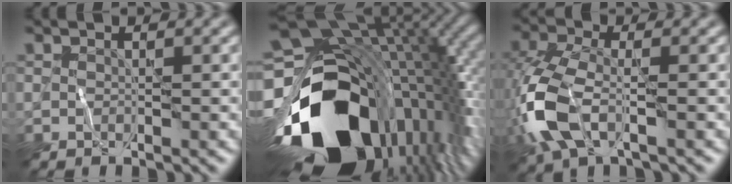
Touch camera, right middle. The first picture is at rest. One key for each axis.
{"total": 19.7, "fx": -5.9, "fy": 11.9, "fz": 14.5, "tx": -0.265, "ty": -0.062, "tz": -0.072}
{"total": 7.6, "fx": -2.4, "fy": 3.7, "fz": 6.1, "tx": -0.164, "ty": -0.002, "tz": -0.063}